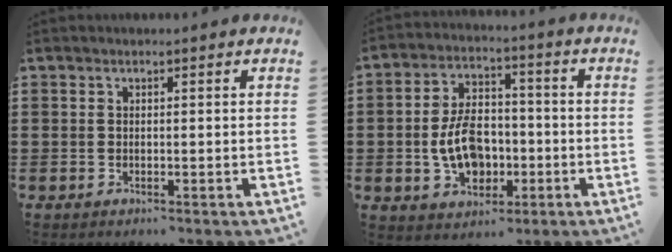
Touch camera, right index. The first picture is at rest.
{"total": 8.7, "force": [-1.7, 5.7, 6.3], "torque": [-0.110, -0.001, -0.036]}